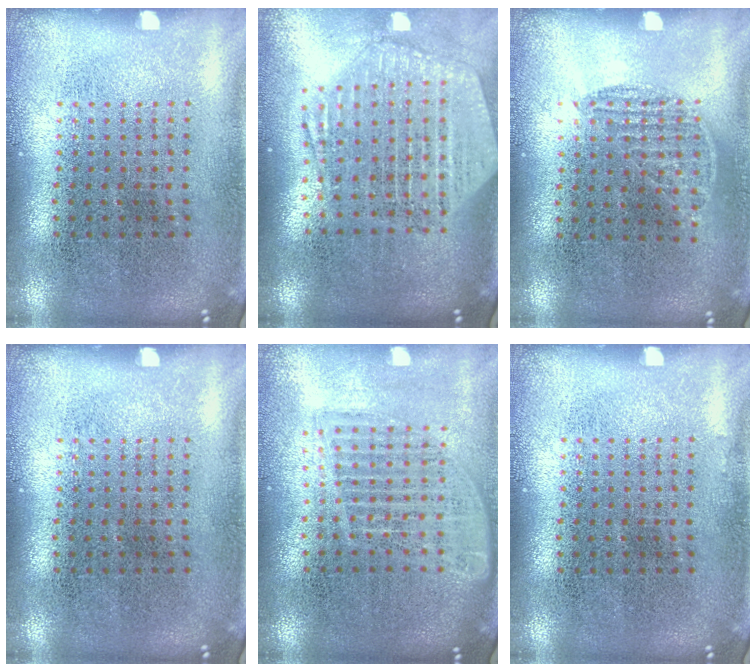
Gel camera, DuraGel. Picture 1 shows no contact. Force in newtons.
{"total": 2.4, "press": 2.1, "slide": 1.2}
{"total": 0.8, "press": 0.7, "slide": 0.4}
{"total": 0.0}
{"total": 1.7, "press": 1.4, "slide": 0.9}
{"total": 0.0}